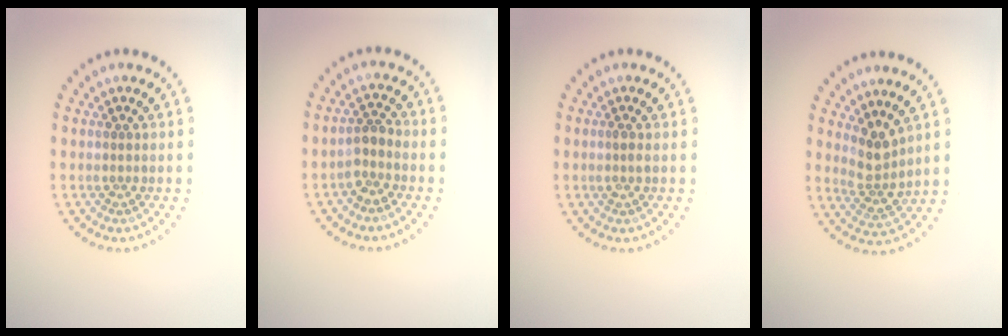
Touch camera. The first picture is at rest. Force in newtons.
{"total": 2.0, "press": 1.6, "slide": 1.1}
{"total": 0.8, "press": 0.7, "slide": 0.4}
{"total": 2.7, "press": 2.1, "slide": 1.8}